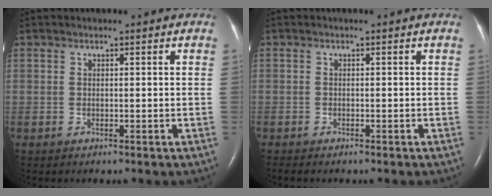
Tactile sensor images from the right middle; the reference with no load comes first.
{"total": 1.5, "force": [-1.3, 0.4, 0.7], "torque": [-0.011, -0.003, -0.015]}